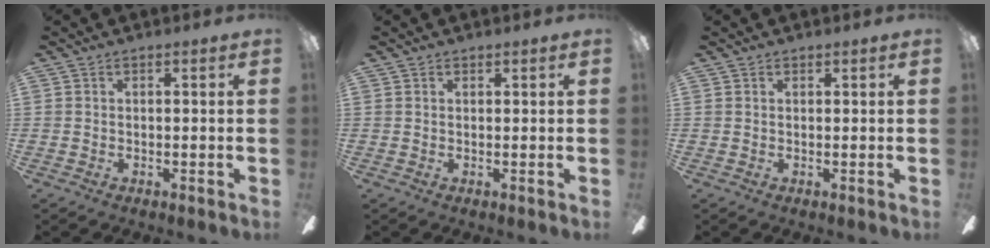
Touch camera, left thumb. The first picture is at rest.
{"total": 0.7, "force": [0.6, 0.3, 0.0], "torque": [0.000, 0.001, 0.012]}
{"total": 0.5, "force": [0.5, 0.2, 0.0], "torque": [0.001, 0.000, 0.009]}